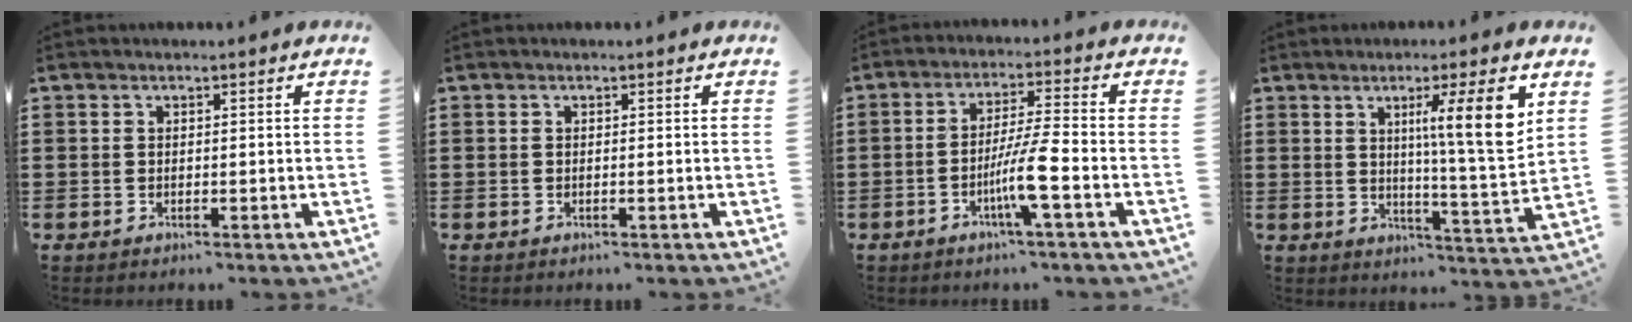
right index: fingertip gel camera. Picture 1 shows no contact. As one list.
[{"total": 0.0}, {"total": 6.8, "force": [-2.8, -0.2, 6.2], "torque": [-0.118, -0.008, -0.054]}, {"total": 10.8, "force": [4.4, 0.1, 9.8], "torque": [-0.156, -0.019, 0.060]}]